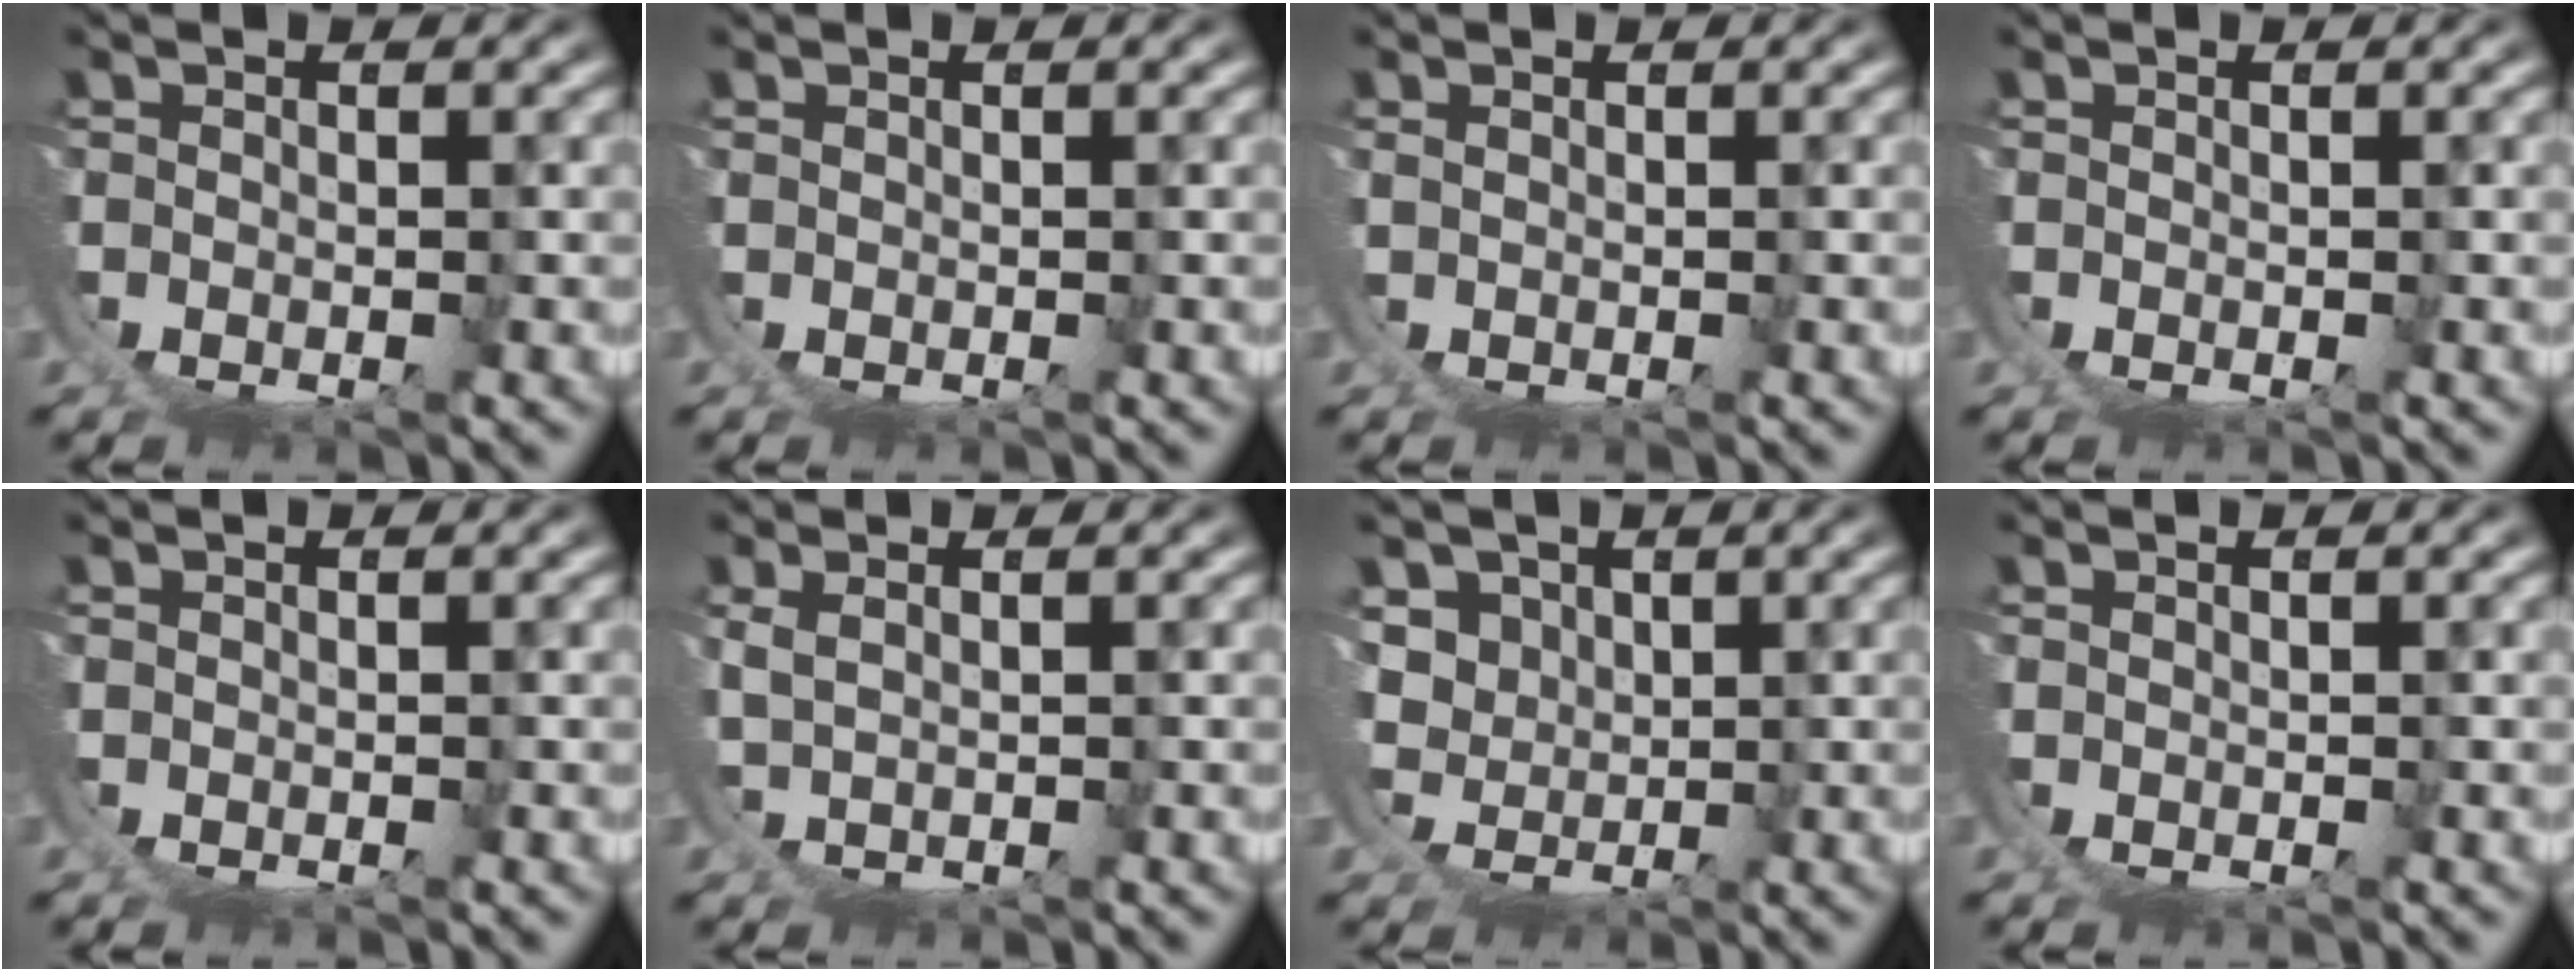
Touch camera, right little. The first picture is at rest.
{"total": 0.7, "force": [0.6, -0.3, 0.1], "torque": [0.004, 0.002, 0.011]}
{"total": 1.6, "force": [0.8, -1.4, 0.0], "torque": [0.007, 0.004, 0.019]}
{"total": 0.0}
{"total": 0.0}
{"total": 1.6, "force": [1.2, -0.7, 0.8], "torque": [-0.019, 0.001, 0.032]}
{"total": 4.6, "force": [1.0, 3.9, 2.3], "torque": [-0.076, -0.037, 0.036]}
{"total": 0.5, "force": [0.5, 0.1, 0.1], "torque": [0.001, 0.002, 0.008]}